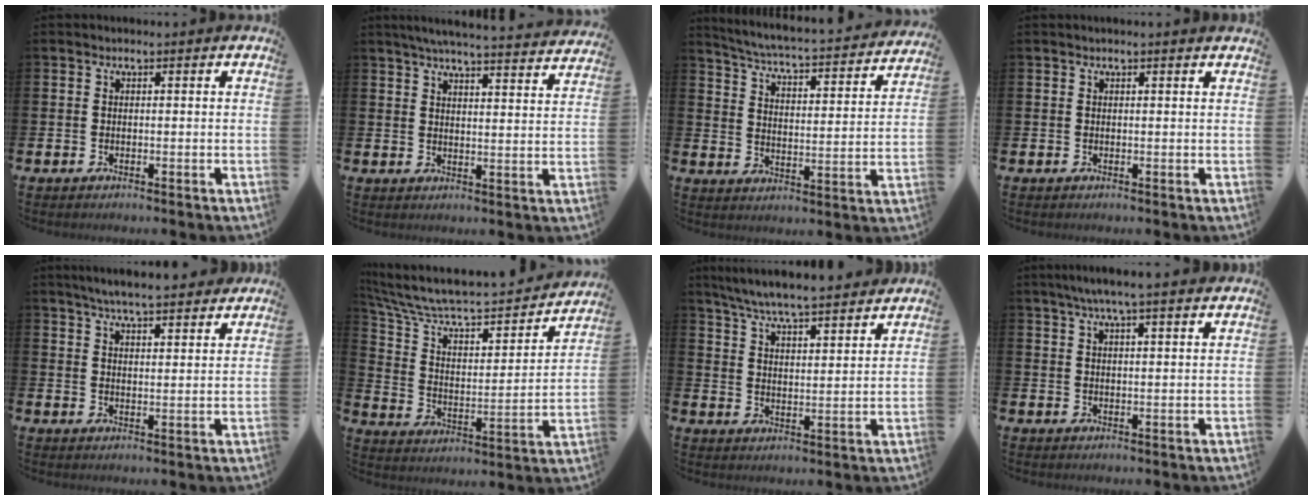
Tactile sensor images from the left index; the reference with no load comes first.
{"total": 5.5, "force": [5.3, -0.3, 1.6], "torque": [-0.042, -0.032, 0.092]}
{"total": 4.8, "force": [4.4, 0.2, 1.7], "torque": [-0.057, -0.041, 0.068]}
{"total": 0.0}
{"total": 5.8, "force": [5.6, 0.2, 1.5], "torque": [-0.040, -0.028, 0.098]}
{"total": 9.3, "force": [7.8, 3.0, 3.9], "torque": [-0.120, -0.059, 0.129]}
{"total": 7.0, "force": [6.8, 0.0, 1.8], "torque": [-0.062, -0.046, 0.121]}
{"total": 4.9, "force": [4.2, -0.2, 2.4], "torque": [-0.054, -0.010, 0.074]}